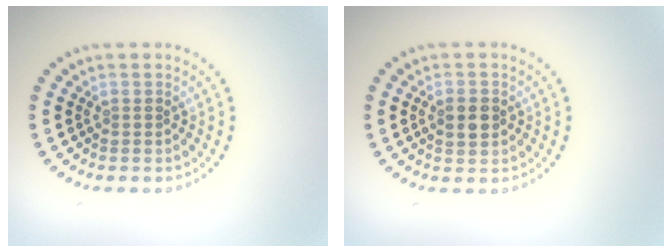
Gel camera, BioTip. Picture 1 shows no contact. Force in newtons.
{"total": 2.2, "press": 2.2, "slide": 0.0}